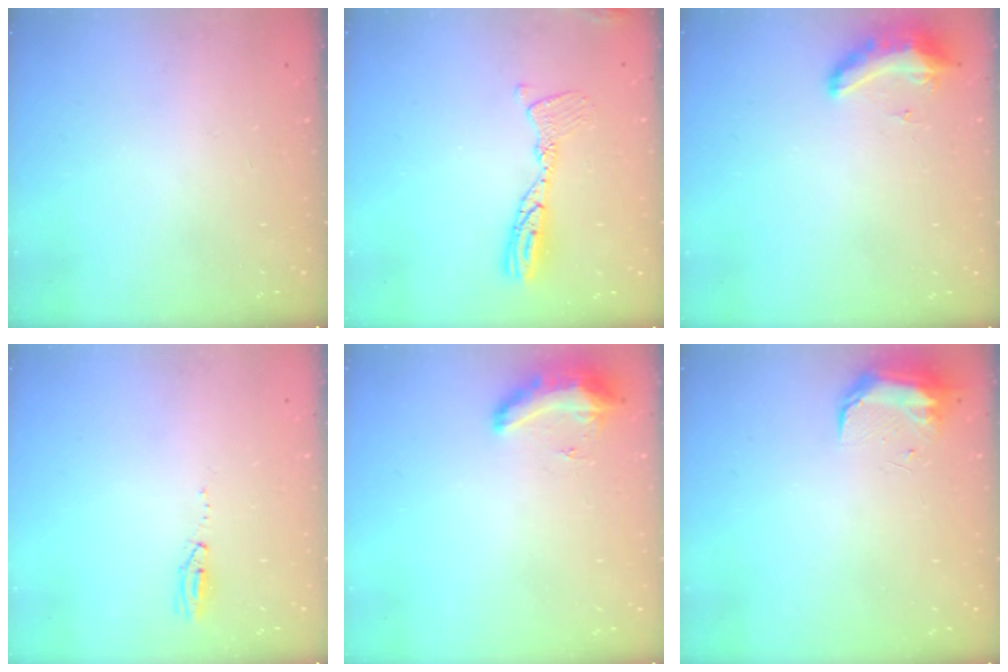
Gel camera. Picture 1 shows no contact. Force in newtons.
{"total": 10.8, "press": 10.8, "slide": 1.0}
{"total": 8.7, "press": 8.5, "slide": 1.6}
{"total": 4.2, "press": 2.6, "slide": 3.3}
{"total": 8.8, "press": 8.8, "slide": 0.7}
{"total": 8.9, "press": 8.8, "slide": 1.1}